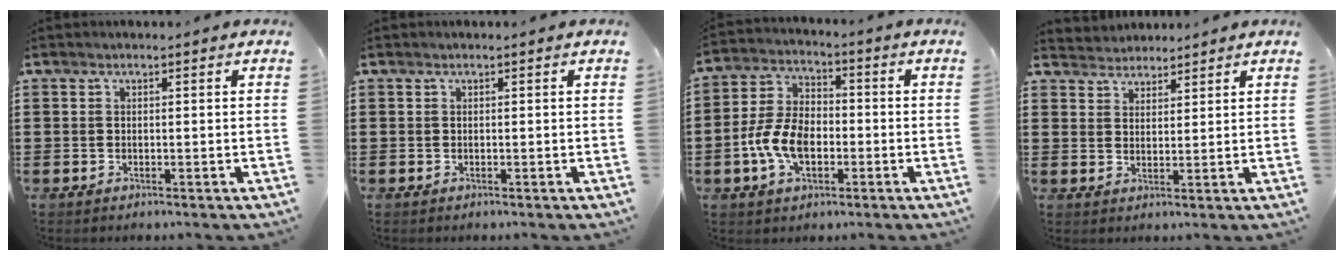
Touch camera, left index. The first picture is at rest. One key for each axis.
{"total": 0.0}
{"total": 8.4, "fx": -2.5, "fy": 5.2, "fz": 6.2, "tx": -0.149, "ty": 0.005, "tz": -0.053}
{"total": 3.1, "fx": 2.8, "fy": 1.1, "fz": -0.7, "tx": 0.000, "ty": -0.003, "tz": 0.052}